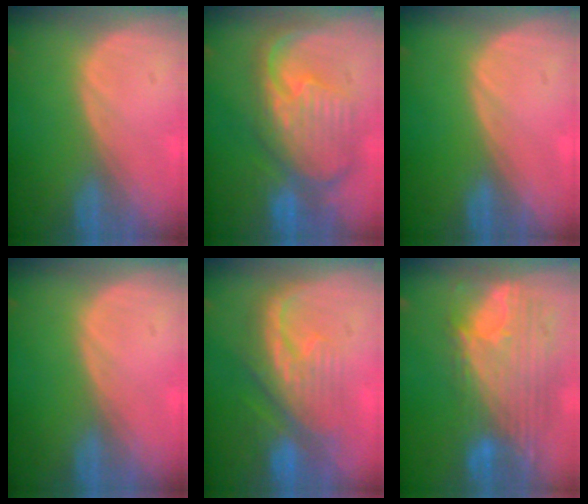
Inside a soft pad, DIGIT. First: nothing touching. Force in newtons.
{"total": 11.6, "press": 10.1, "slide": 5.8}
{"total": 0.0}
{"total": 0.0}
{"total": 8.5, "press": 8.3, "slide": 1.5}
{"total": 12.1, "press": 10.2, "slide": 6.4}